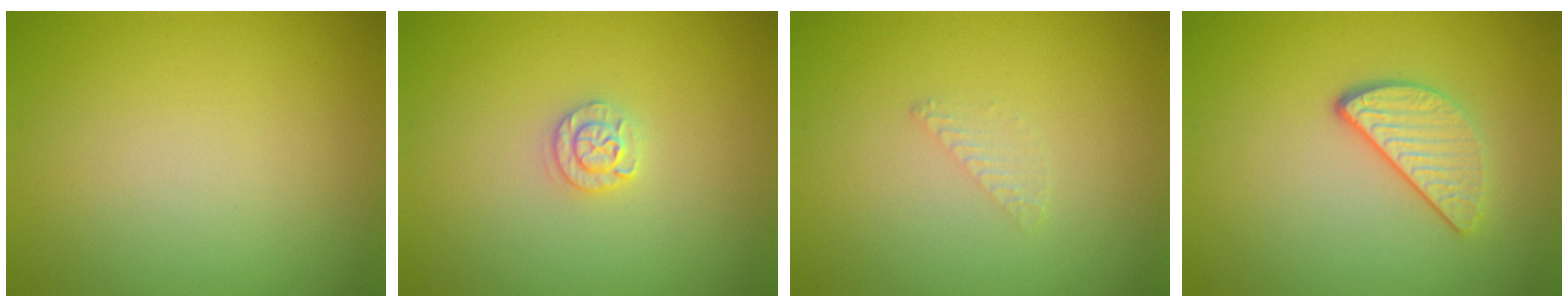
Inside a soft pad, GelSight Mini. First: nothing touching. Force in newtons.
{"total": 1.7, "press": 1.7, "slide": 0.3}
{"total": 0.8, "press": 0.8, "slide": 0.0}
{"total": 3.0, "press": 2.5, "slide": 1.6}